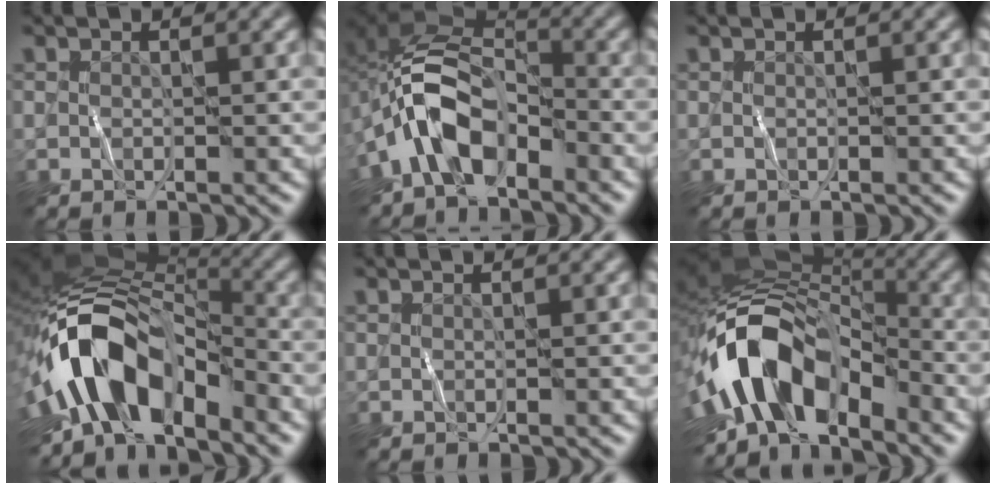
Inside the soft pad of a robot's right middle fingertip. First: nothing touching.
{"total": 7.6, "force": [-3.4, 4.5, 5.1], "torque": [-0.087, 0.010, -0.078]}
{"total": 0.0}
{"total": 11.8, "force": [-5.5, 6.3, 8.2], "torque": [-0.139, 0.008, -0.108]}
{"total": 0.0}
{"total": 11.2, "force": [-5.1, 6.6, 7.5], "torque": [-0.122, 0.009, -0.099]}